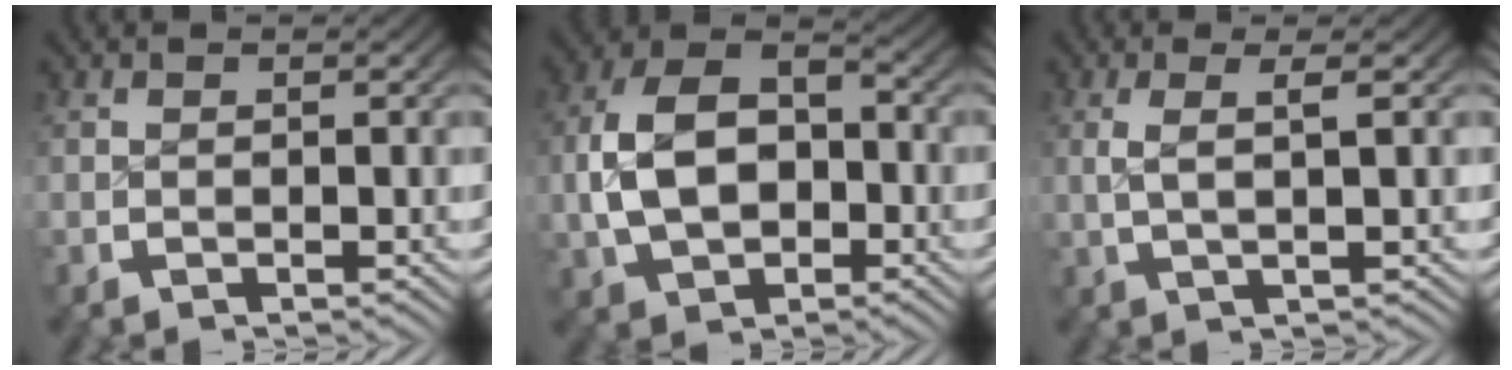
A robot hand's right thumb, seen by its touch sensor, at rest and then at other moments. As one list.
[{"total": 10.5, "force": [-0.3, 7.4, 7.4], "torque": [-0.149, -0.022, 0.009]}, {"total": 3.1, "force": [0.9, 0.7, 2.9], "torque": [-0.066, -0.002, 0.022]}]